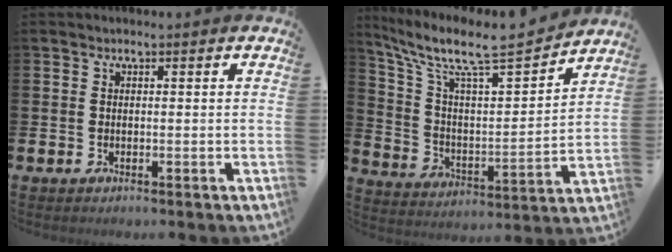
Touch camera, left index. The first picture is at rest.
{"total": 9.6, "force": [8.3, 1.9, 4.6], "torque": [-0.119, -0.060, 0.135]}